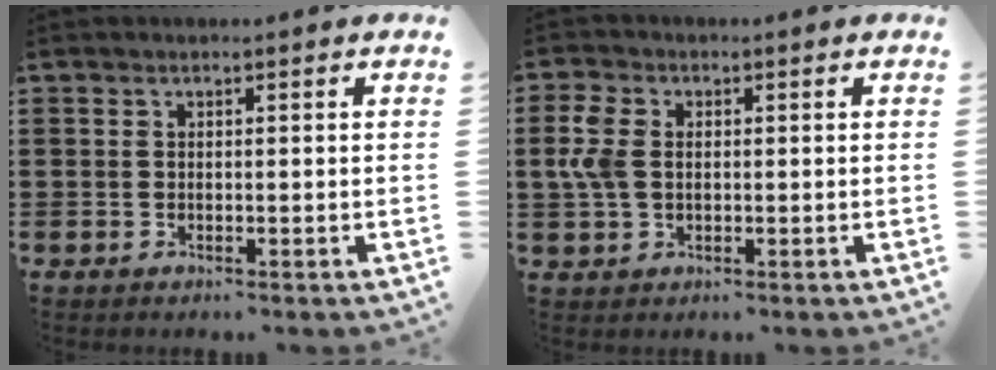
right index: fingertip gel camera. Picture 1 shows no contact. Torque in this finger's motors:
{"motor_torque": [0.94, 0.21, 0.51, 0.09]}